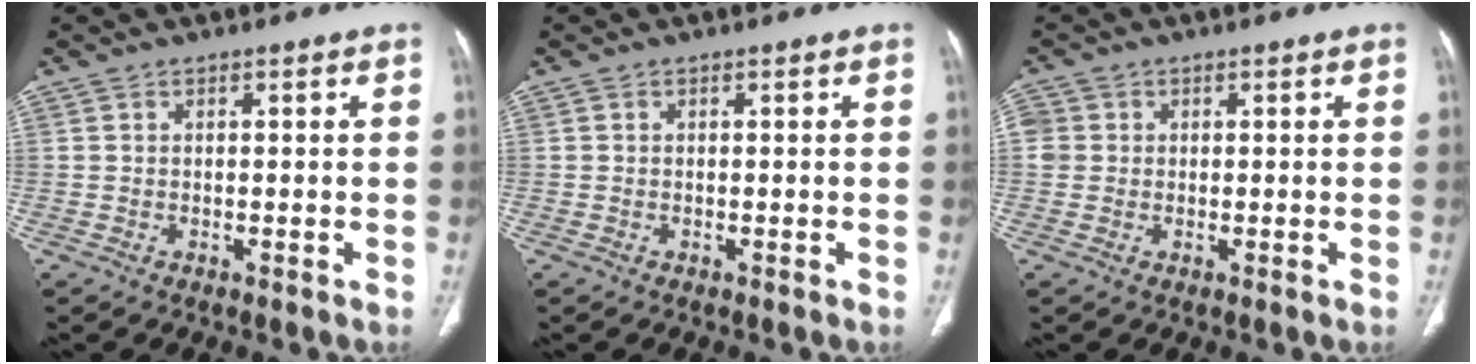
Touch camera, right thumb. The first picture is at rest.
{"total": 0.0}
{"total": 3.5, "force": [0.4, 3.3, 1.1], "torque": [-0.015, 0.009, 0.009]}